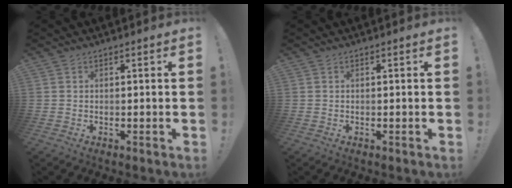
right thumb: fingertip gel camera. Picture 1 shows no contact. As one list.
[{"total": 0.0}]